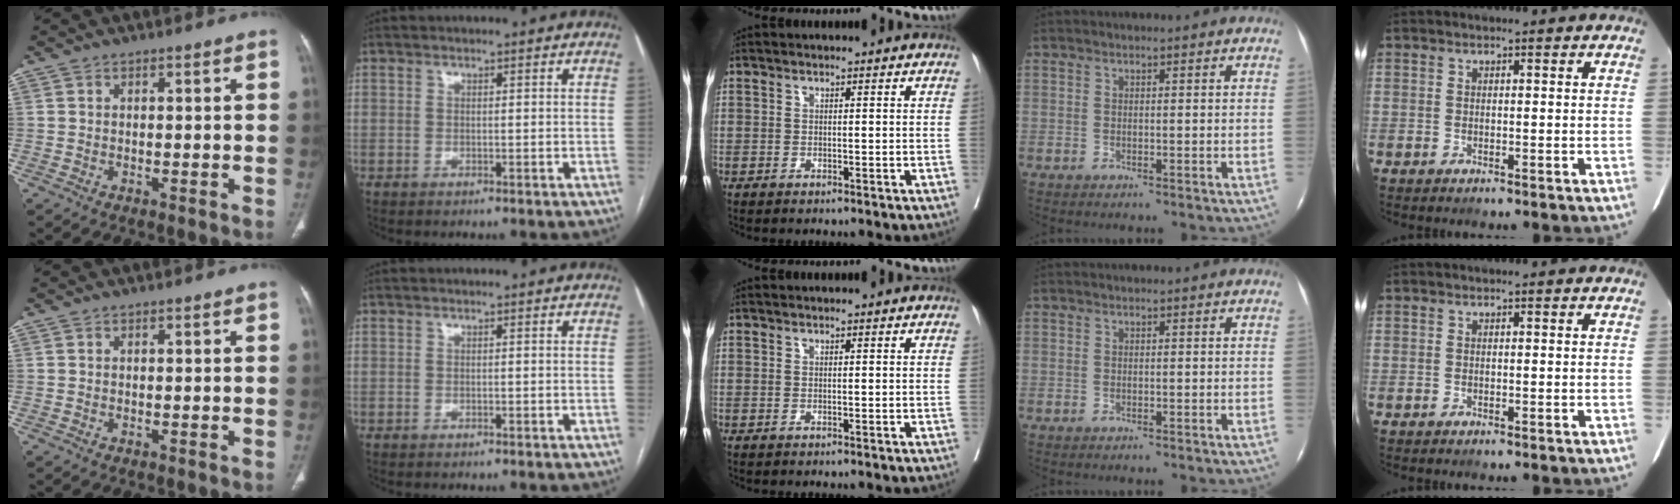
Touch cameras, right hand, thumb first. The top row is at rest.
{}